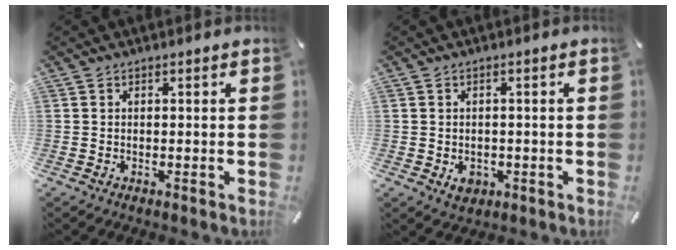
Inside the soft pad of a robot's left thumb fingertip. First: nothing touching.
{"total": 3.4, "force": [-0.9, 2.8, 1.6], "torque": [-0.008, -0.001, -0.016]}